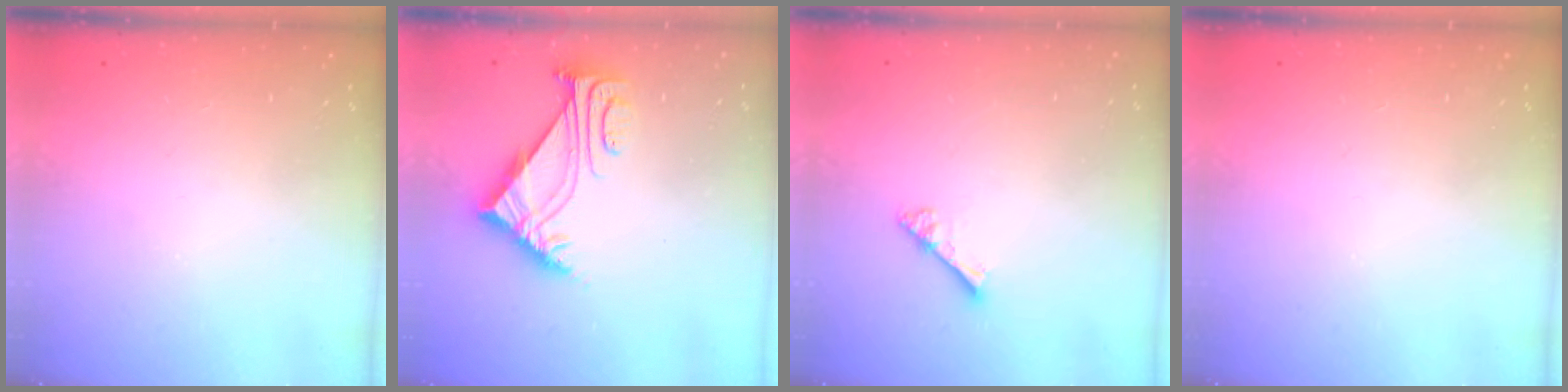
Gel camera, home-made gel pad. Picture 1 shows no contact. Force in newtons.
{"total": 5.7, "press": 5.6, "slide": 1.0}
{"total": 2.8, "press": 2.8, "slide": 0.3}
{"total": 0.0}